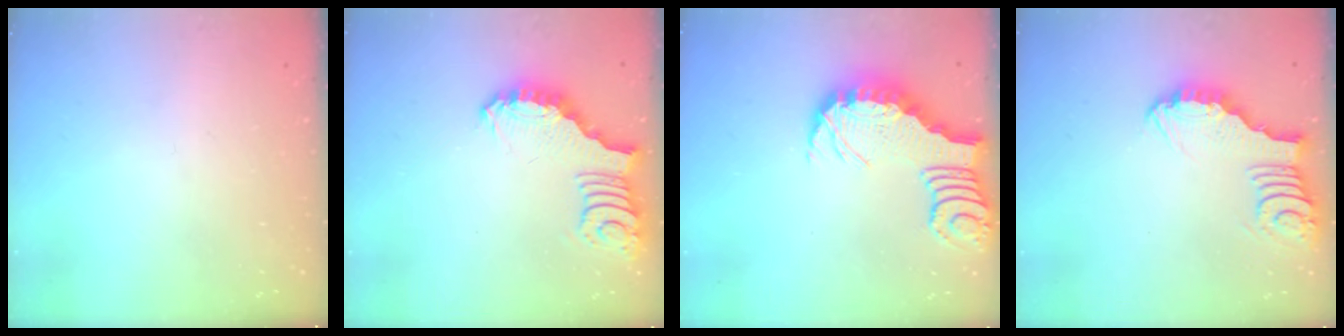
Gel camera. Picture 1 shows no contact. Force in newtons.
{"total": 3.4, "press": 3.3, "slide": 0.7}
{"total": 3.3, "press": 3.3, "slide": 0.5}
{"total": 3.7, "press": 3.7, "slide": 0.3}